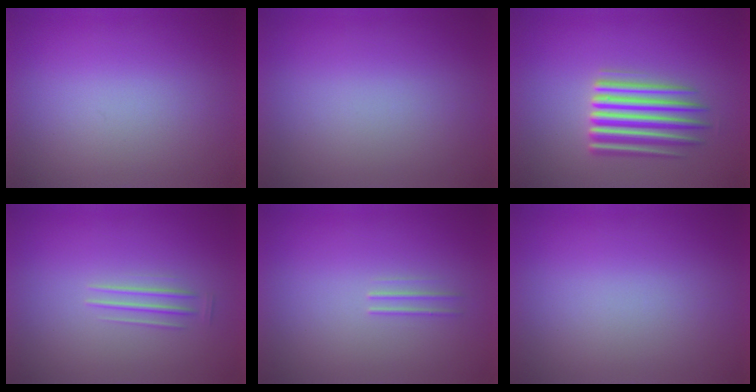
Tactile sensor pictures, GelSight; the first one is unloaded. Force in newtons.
{"total": 1.2}
{"total": 5.8}
{"total": 1.6}
{"total": 1.9}
{"total": 0.0}